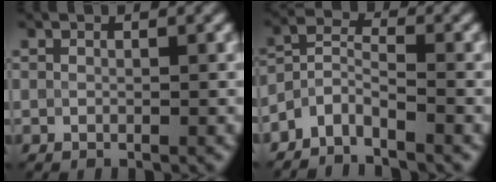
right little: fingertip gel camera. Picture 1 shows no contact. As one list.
[{"total": 3.4, "force": [-2.9, 0.9, 1.5], "torque": [-0.027, 0.002, -0.067]}]